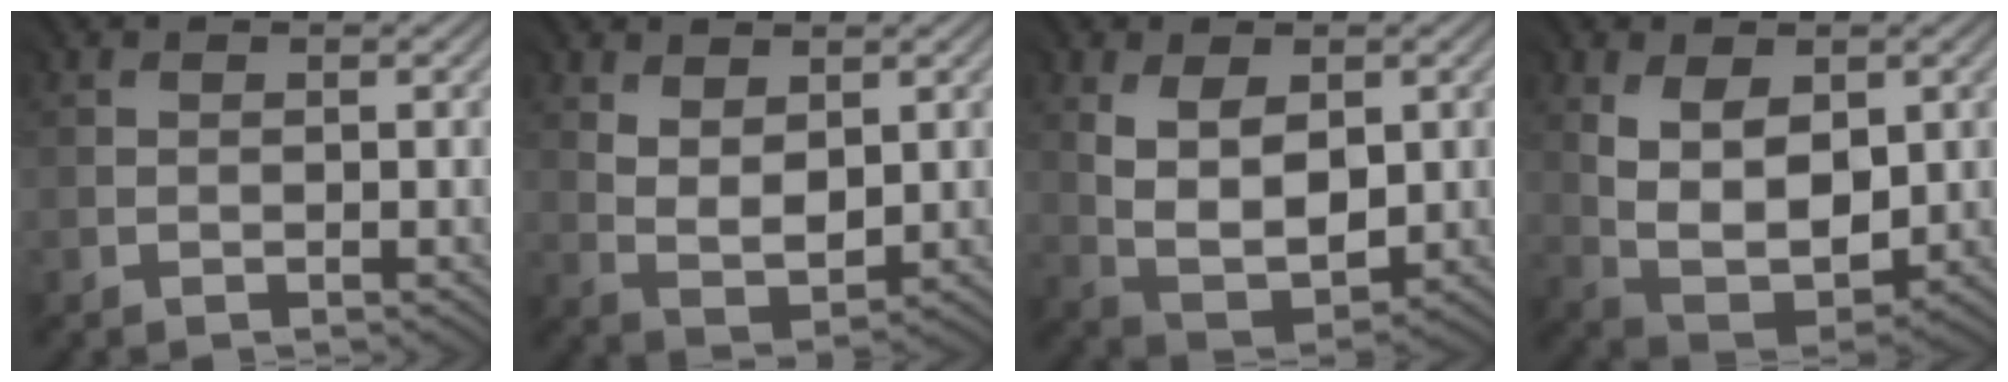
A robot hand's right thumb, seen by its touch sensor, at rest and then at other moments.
{"total": 4.3, "force": [2.0, 2.4, 3.0], "torque": [-0.066, -0.007, 0.046]}
{"total": 7.1, "force": [1.9, 4.1, 5.5], "torque": [-0.118, -0.009, 0.042]}
{"total": 8.3, "force": [2.3, 5.0, 6.2], "torque": [-0.137, -0.008, 0.049]}